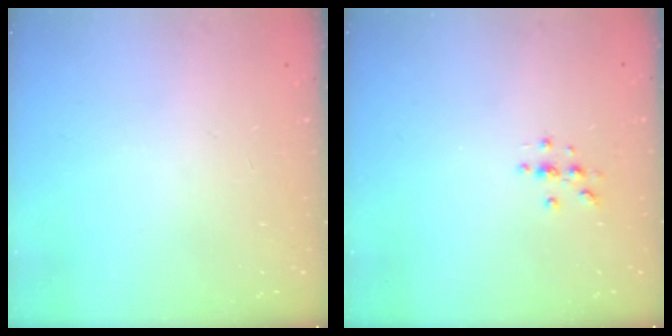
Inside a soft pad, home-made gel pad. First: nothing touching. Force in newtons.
{"total": 3.0, "press": 3.0, "slide": 0.4}